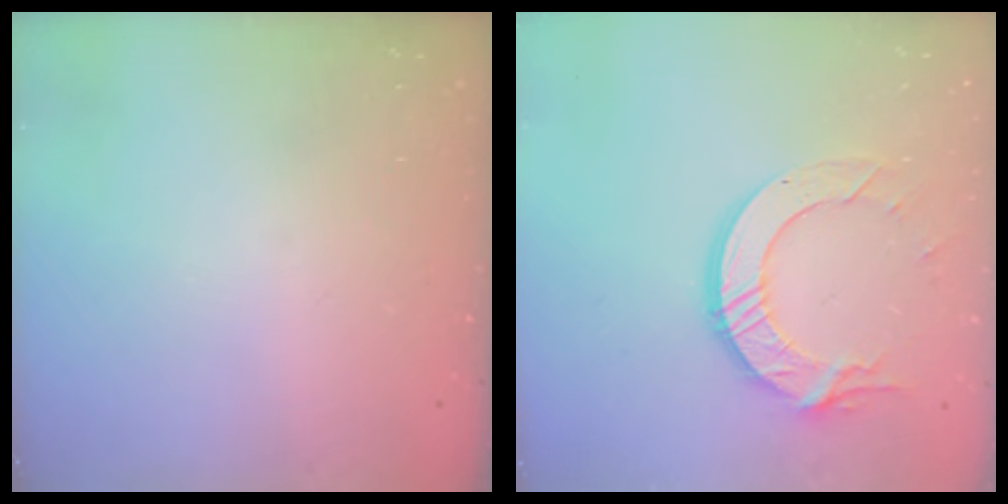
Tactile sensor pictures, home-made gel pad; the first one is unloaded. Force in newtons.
{"total": 12.7, "press": 12.6, "slide": 1.2}